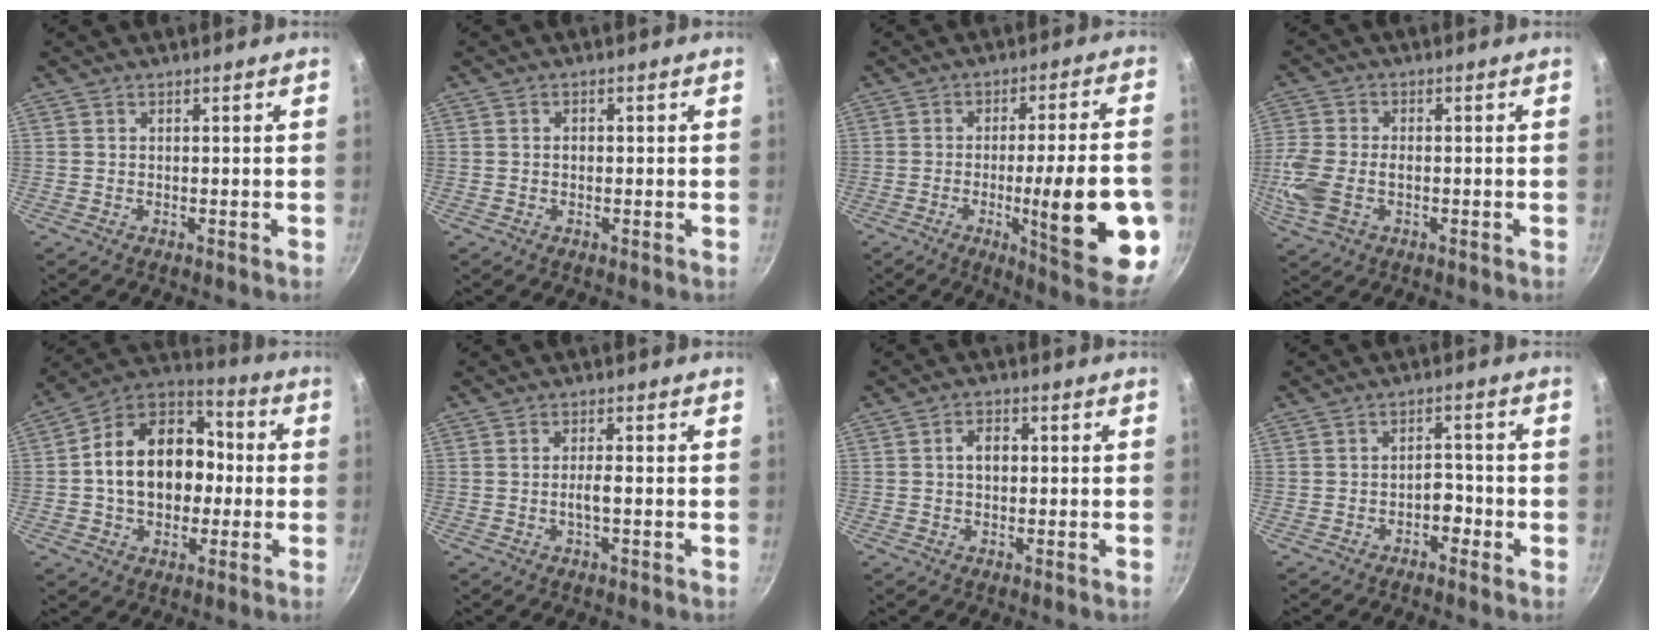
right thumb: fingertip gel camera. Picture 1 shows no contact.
{"total": 1.1, "force": [-0.1, 0.9, 0.6], "torque": [-0.009, 0.005, -0.003]}
{"total": 20.6, "force": [-5.1, 4.1, 19.5], "torque": [-0.252, 0.009, -0.066]}
{"total": 8.9, "force": [-2.0, 5.5, 6.7], "torque": [-0.156, 0.001, -0.045]}
{"total": 18.6, "force": [-0.5, 13.8, 12.4], "torque": [-0.174, 0.045, -0.021]}
{"total": 2.5, "force": [-0.5, 0.5, 2.3], "torque": [-0.046, 0.008, -0.011]}
{"total": 3.7, "force": [0.2, 2.6, 2.6], "torque": [-0.028, 0.012, 0.000]}
{"total": 3.1, "force": [-1.7, 1.9, 1.8], "torque": [-0.007, 0.023, -0.027]}